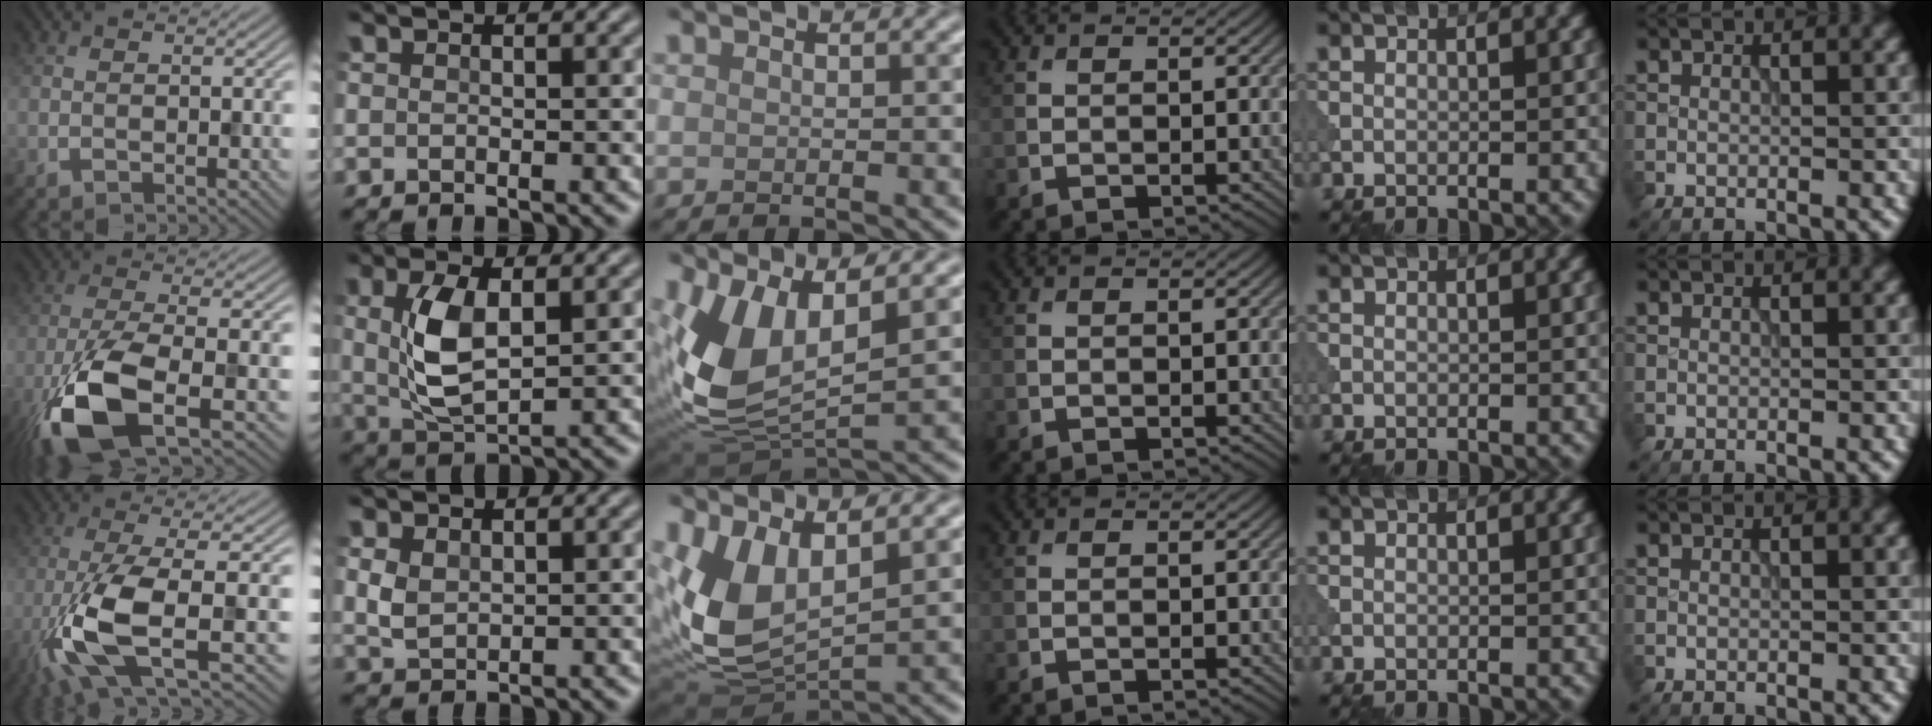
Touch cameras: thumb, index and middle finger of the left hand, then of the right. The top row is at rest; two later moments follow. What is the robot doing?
{"motion": "wipe", "object": "makeup brush"}